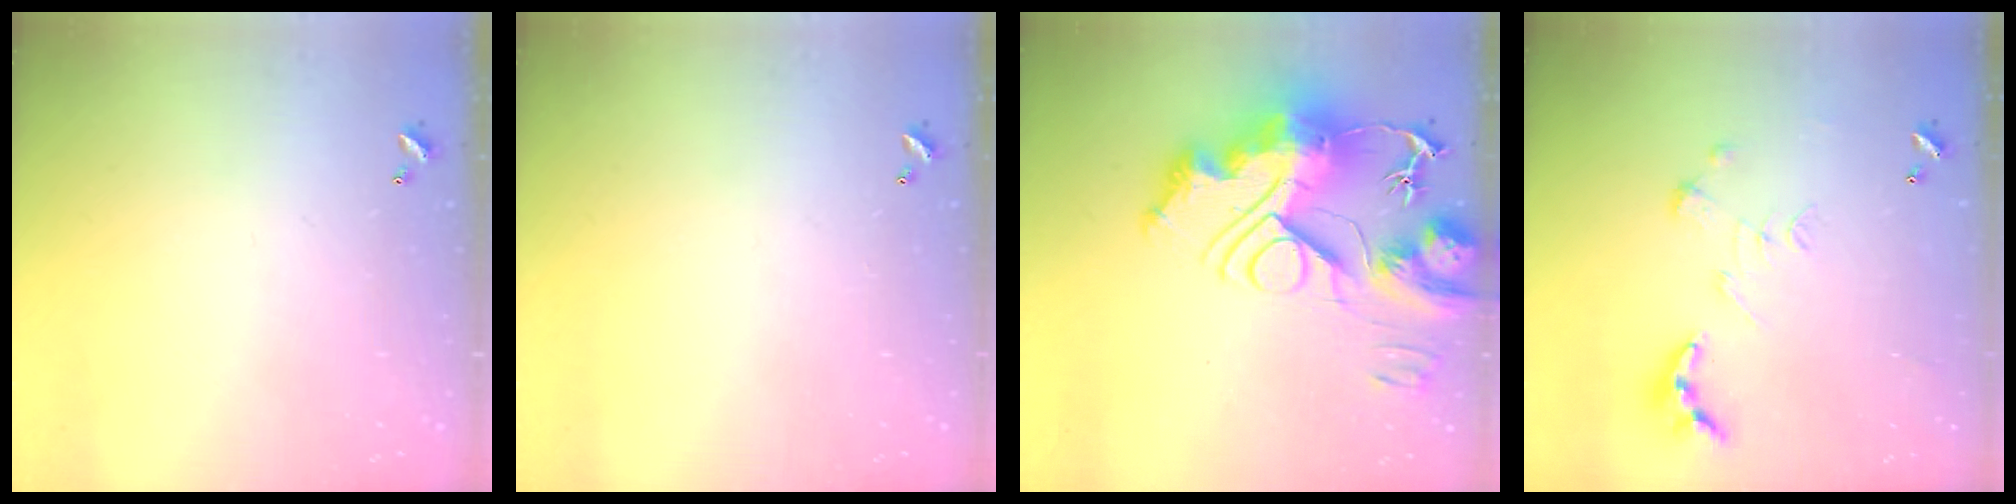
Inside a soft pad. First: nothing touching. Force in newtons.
{"total": 0.0}
{"total": 0.5, "press": 0.5, "slide": 0.0}
{"total": 0.8, "press": 0.8, "slide": 0.3}